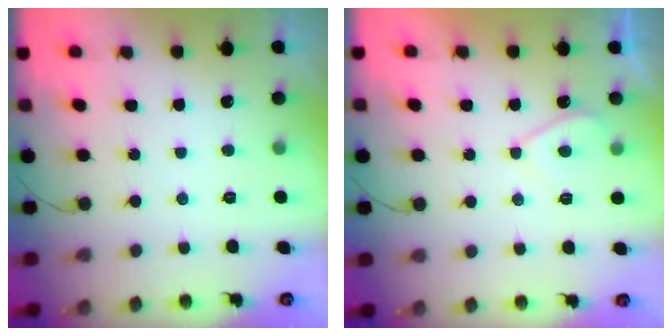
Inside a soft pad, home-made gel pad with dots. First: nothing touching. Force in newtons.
{"total": 2.8, "press": 2.7, "slide": 0.5}